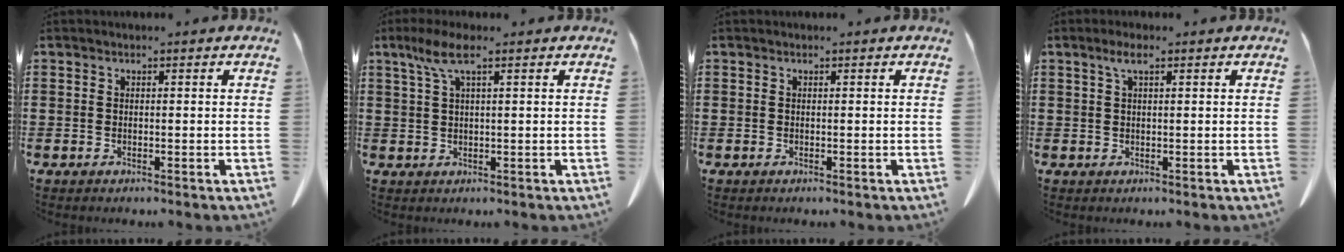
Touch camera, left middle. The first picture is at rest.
{"total": 4.5, "force": [2.1, 0.8, 3.9], "torque": [-0.087, 0.001, 0.035]}
{"total": 0.0}
{"total": 2.3, "force": [1.0, 0.5, 2.0], "torque": [-0.043, 0.006, 0.016]}